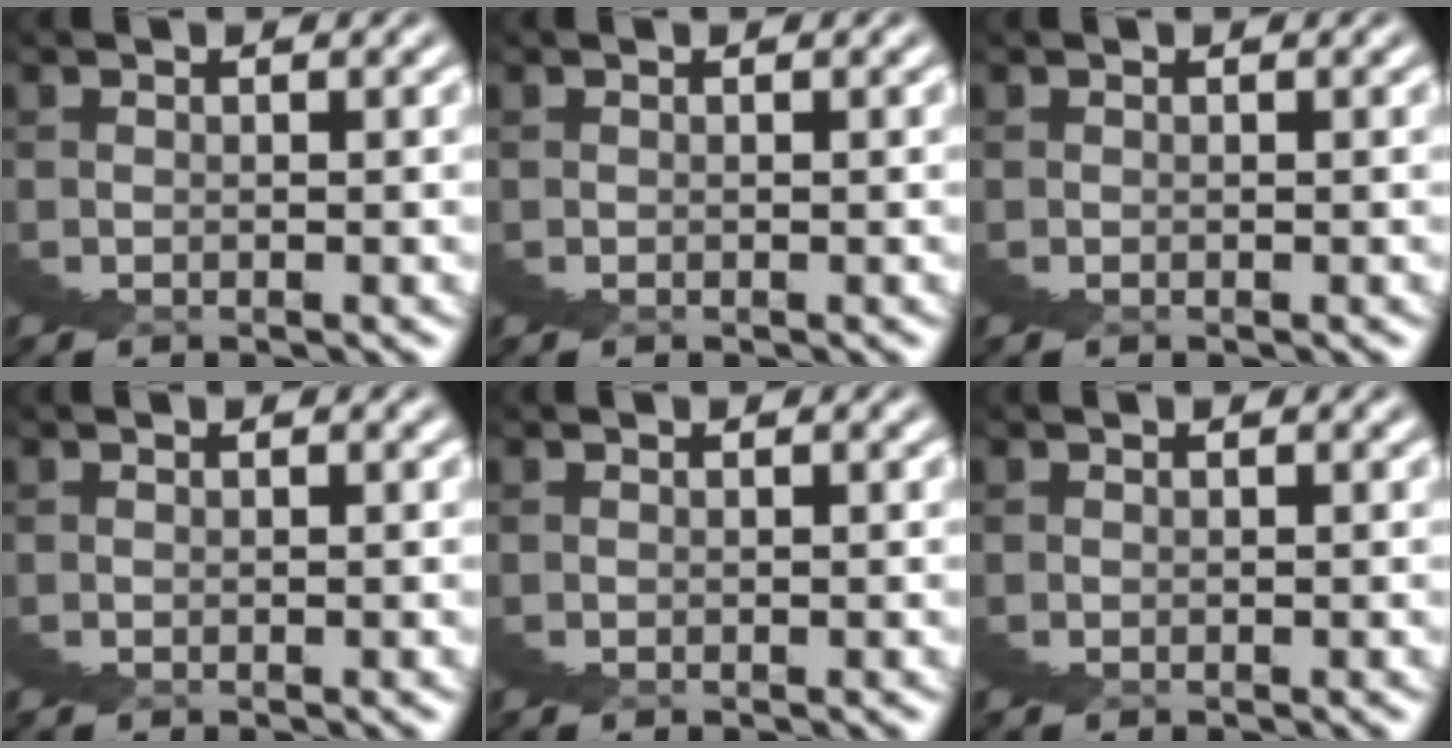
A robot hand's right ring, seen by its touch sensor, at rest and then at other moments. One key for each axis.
{"total": 0.0}
{"total": 0.0}
{"total": 0.0}
{"total": 0.0}
{"total": 0.0}